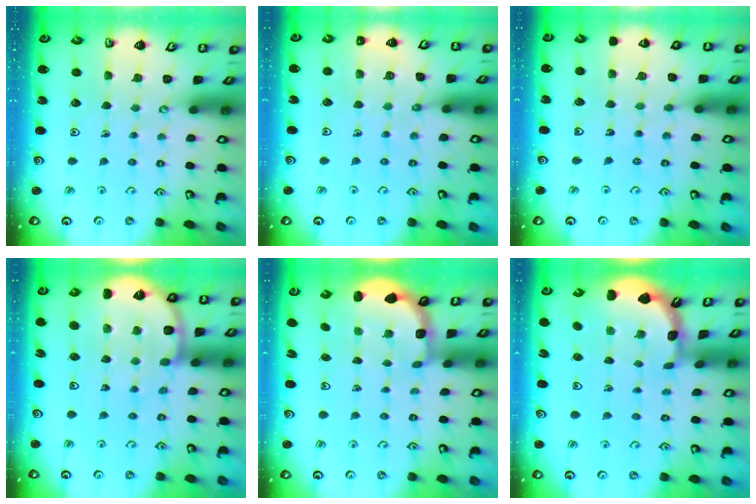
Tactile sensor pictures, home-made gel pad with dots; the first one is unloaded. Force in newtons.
{"total": 5.8, "press": 5.6, "slide": 1.6}
{"total": 3.8, "press": 3.3, "slide": 1.9}
{"total": 7.3, "press": 7.2, "slide": 1.0}
{"total": 2.7, "press": 2.4, "slide": 1.4}
{"total": 1.7, "press": 1.7, "slide": 0.1}